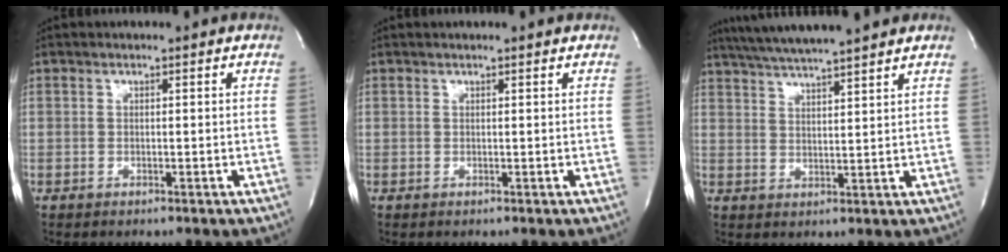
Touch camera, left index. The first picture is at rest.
{"total": 1.8, "force": [1.7, 0.1, 0.6], "torque": [-0.012, 0.012, 0.018]}
{"total": 12.6, "force": [11.0, -0.2, 6.1], "torque": [-0.110, 0.023, 0.165]}